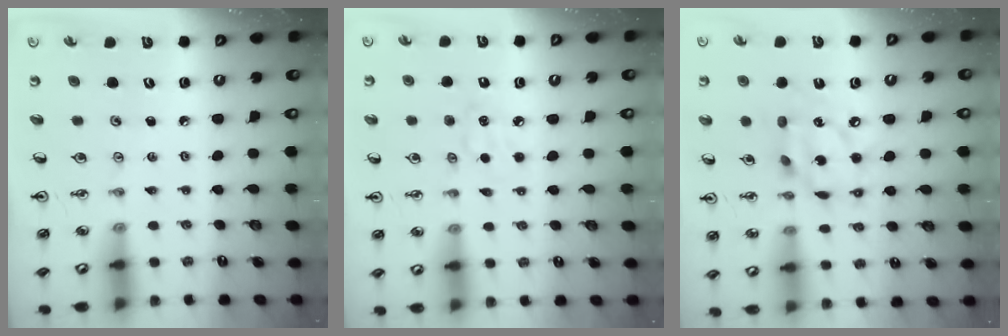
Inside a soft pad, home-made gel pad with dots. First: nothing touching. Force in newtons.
{"total": 4.2, "press": 4.1, "slide": 0.6}
{"total": 12.6, "press": 12.5, "slide": 1.0}